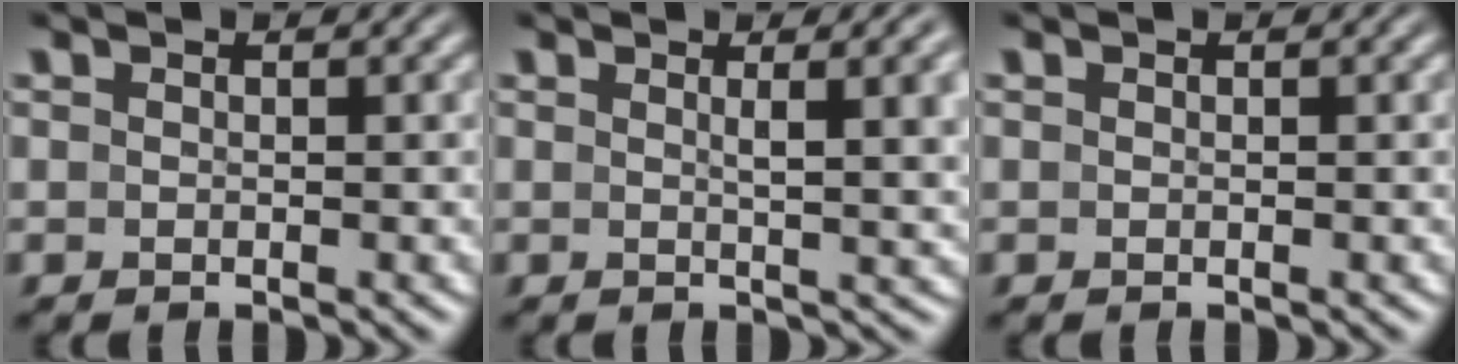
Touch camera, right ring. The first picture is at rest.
{"total": 3.3, "force": [1.3, -0.2, 3.0], "torque": [-0.033, -0.001, 0.021]}
{"total": 0.0}